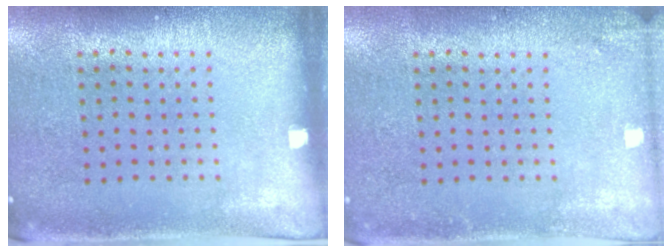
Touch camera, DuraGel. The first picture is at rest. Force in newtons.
{"total": 1.2, "press": 1.2, "slide": 0.0}